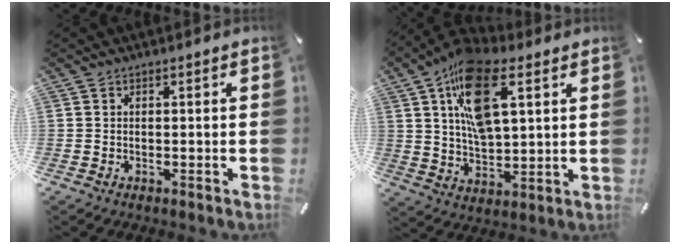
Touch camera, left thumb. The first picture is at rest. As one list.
[{"total": 16.7, "force": [7.4, 8.5, 12.3], "torque": [-0.224, -0.013, 0.129]}]